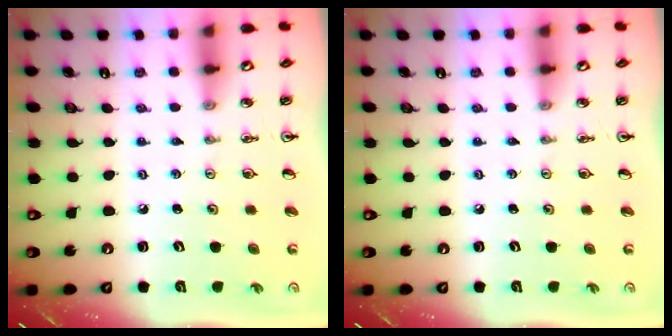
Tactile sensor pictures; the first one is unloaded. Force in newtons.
{"total": 0.0}